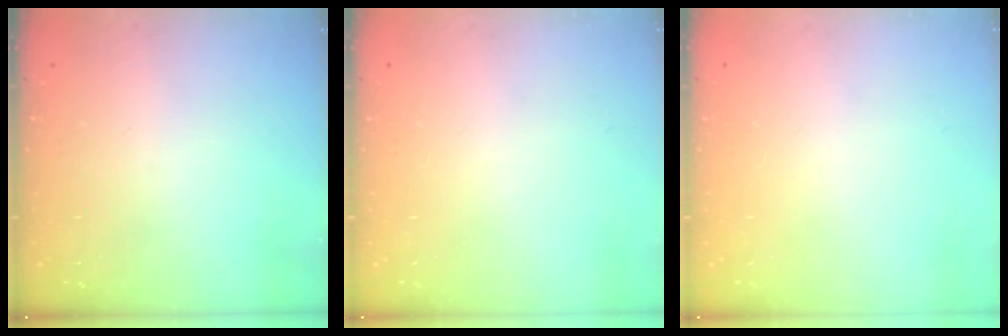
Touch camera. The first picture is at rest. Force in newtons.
{"total": 0.0}
{"total": 0.0}